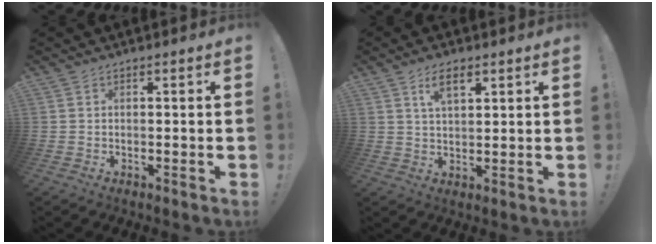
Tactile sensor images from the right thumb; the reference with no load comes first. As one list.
[{"total": 6.1, "force": [3.2, 2.7, 4.5], "torque": [-0.077, -0.006, 0.056]}]